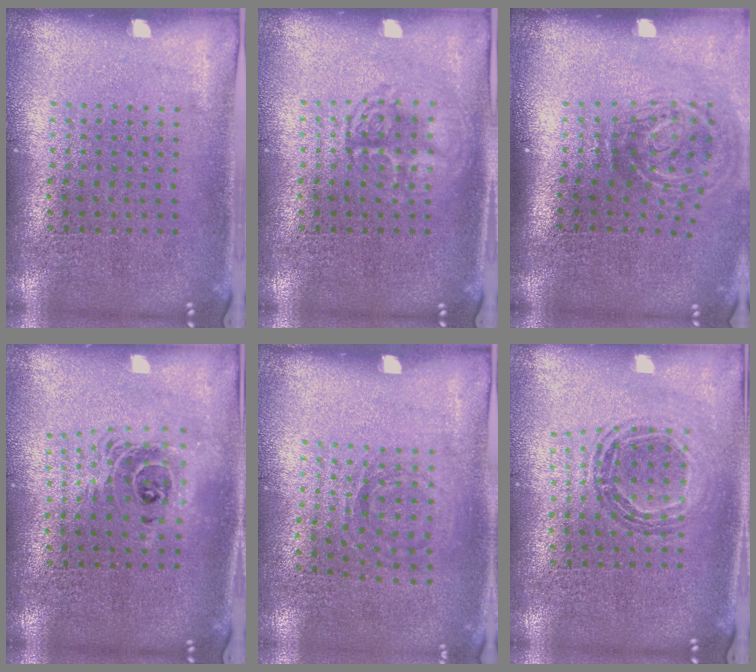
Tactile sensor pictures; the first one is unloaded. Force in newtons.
{"total": 2.4, "press": 2.3, "slide": 0.3}
{"total": 2.1, "press": 1.2, "slide": 1.6}
{"total": 1.7, "press": 1.4, "slide": 1.0}
{"total": 0.9, "press": 0.8, "slide": 0.4}
{"total": 0.9, "press": 0.9, "slide": 0.2}